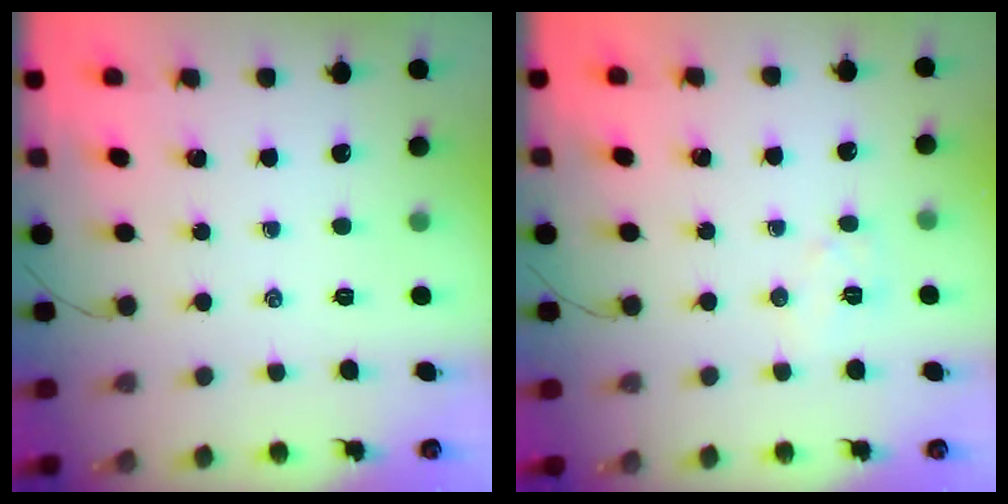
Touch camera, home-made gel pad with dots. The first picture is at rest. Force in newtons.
{"total": 5.5, "press": 5.5, "slide": 0.9}